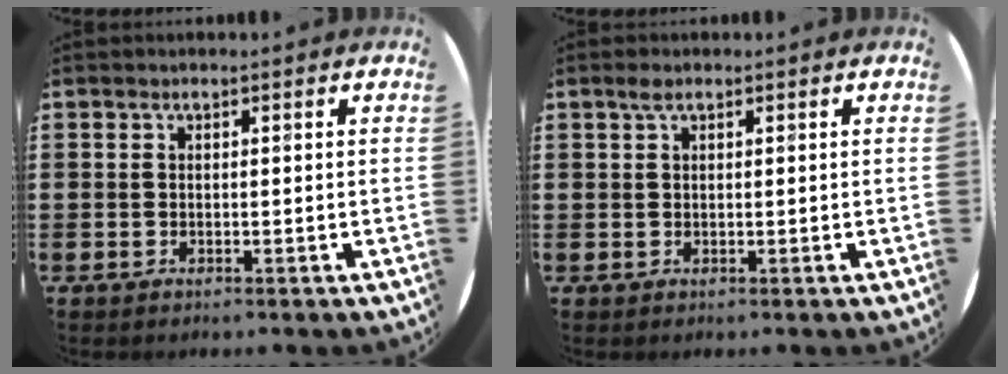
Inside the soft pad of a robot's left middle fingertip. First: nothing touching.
{"total": 1.0, "force": [0.6, 0.6, 0.6], "torque": [-0.006, 0.001, 0.008]}